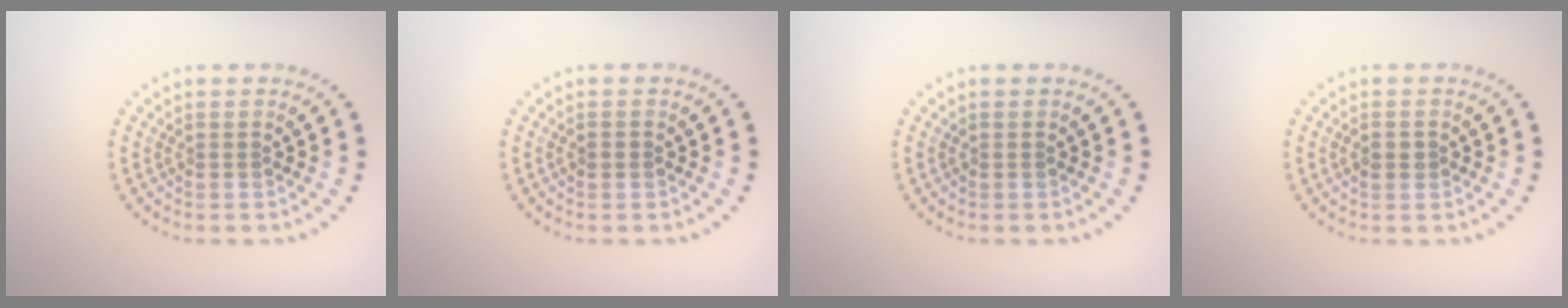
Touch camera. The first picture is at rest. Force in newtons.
{"total": 0.7, "press": 0.7, "slide": 0.2}
{"total": 0.0}
{"total": 1.1, "press": 1.1, "slide": 0.1}